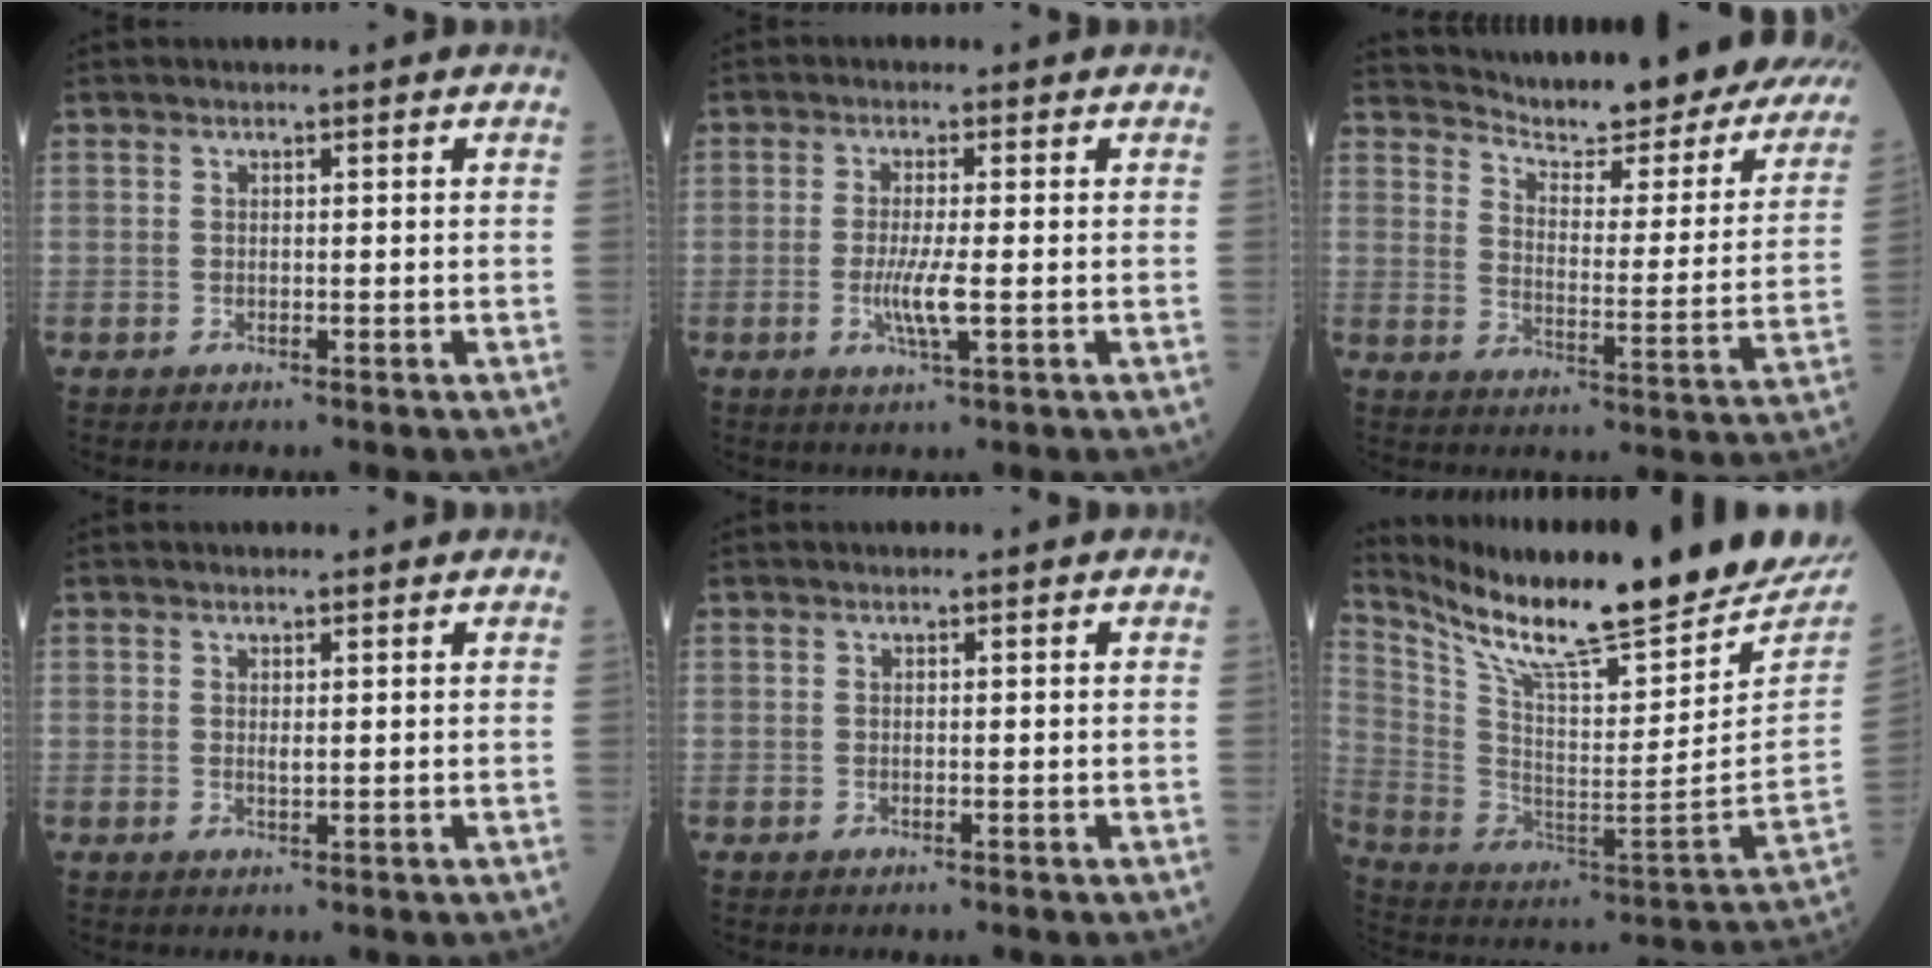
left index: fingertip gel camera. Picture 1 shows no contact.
{"total": 4.0, "force": [-0.8, 0.0, 4.0], "torque": [-0.085, -0.009, -0.016]}
{"total": 26.8, "force": [24.4, 4.5, 10.2], "torque": [-0.142, -0.091, 0.295]}
{"total": 0.8, "force": [0.3, 0.2, 0.7], "torque": [-0.016, -0.003, 0.004]}
{"total": 0.0}
{"total": 28.1, "force": [24.4, 2.1, 13.9], "torque": [-0.254, -0.086, 0.365]}